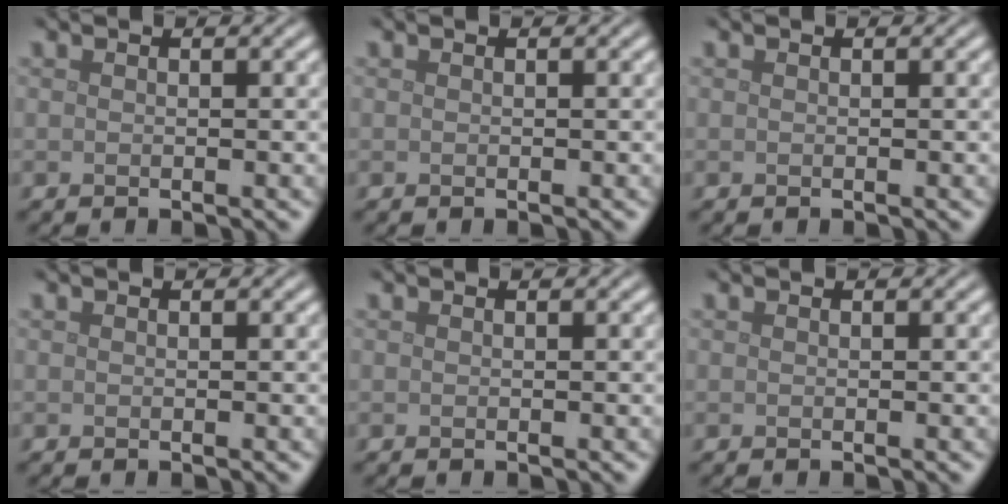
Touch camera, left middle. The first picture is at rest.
{"total": 0.0}
{"total": 0.0}
{"total": 0.0}
{"total": 0.0}
{"total": 0.0}